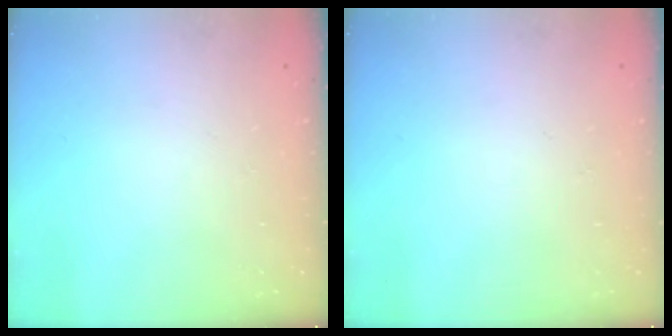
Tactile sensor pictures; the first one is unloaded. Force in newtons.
{"total": 0.0}